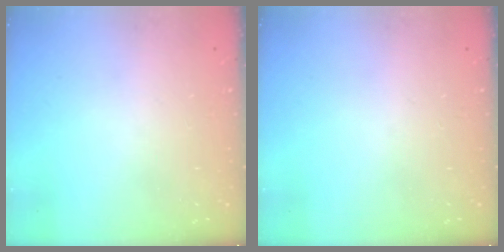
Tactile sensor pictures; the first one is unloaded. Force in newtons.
{"total": 0.0}